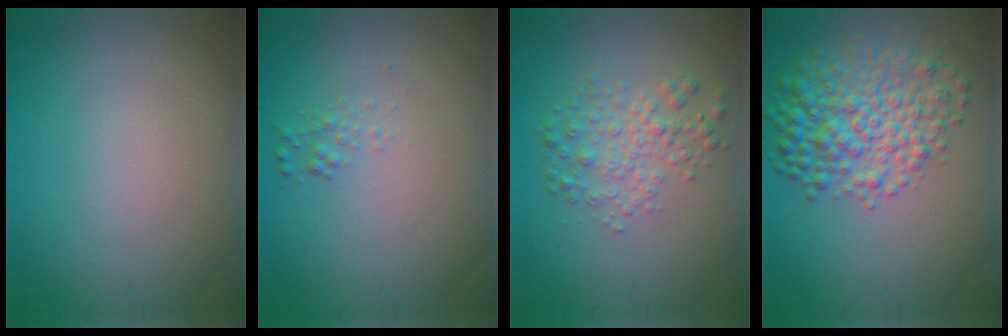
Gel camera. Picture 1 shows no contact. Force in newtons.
{"total": 0.8, "press": 0.8, "slide": 0.0}
{"total": 2.5, "press": 2.5, "slide": 0.1}
{"total": 5.8, "press": 5.8, "slide": 0.1}